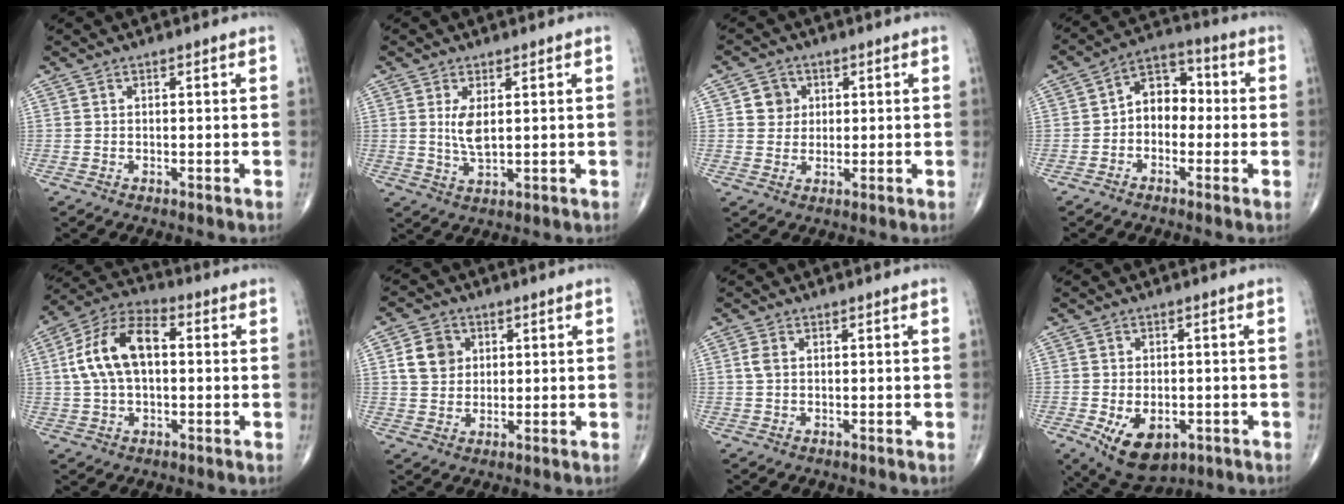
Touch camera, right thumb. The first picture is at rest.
{"total": 4.3, "force": [1.0, 1.7, 3.8], "torque": [-0.073, -0.014, 0.025]}
{"total": 4.3, "force": [1.1, 4.0, 1.1], "torque": [0.005, 0.001, 0.014]}
{"total": 7.9, "force": [-0.8, 5.9, 5.2], "torque": [-0.048, 0.035, -0.033]}
{"total": 13.6, "force": [1.6, 7.7, 11.1], "torque": [-0.210, 0.032, 0.021]}
{"total": 6.9, "force": [1.8, 5.8, 3.2], "torque": [-0.037, -0.004, 0.032]}
{"total": 1.8, "force": [0.3, 1.2, 1.4], "torque": [-0.035, 0.003, 0.004]}
{"total": 10.0, "force": [-3.7, 6.0, 7.1], "torque": [-0.104, 0.002, -0.043]}